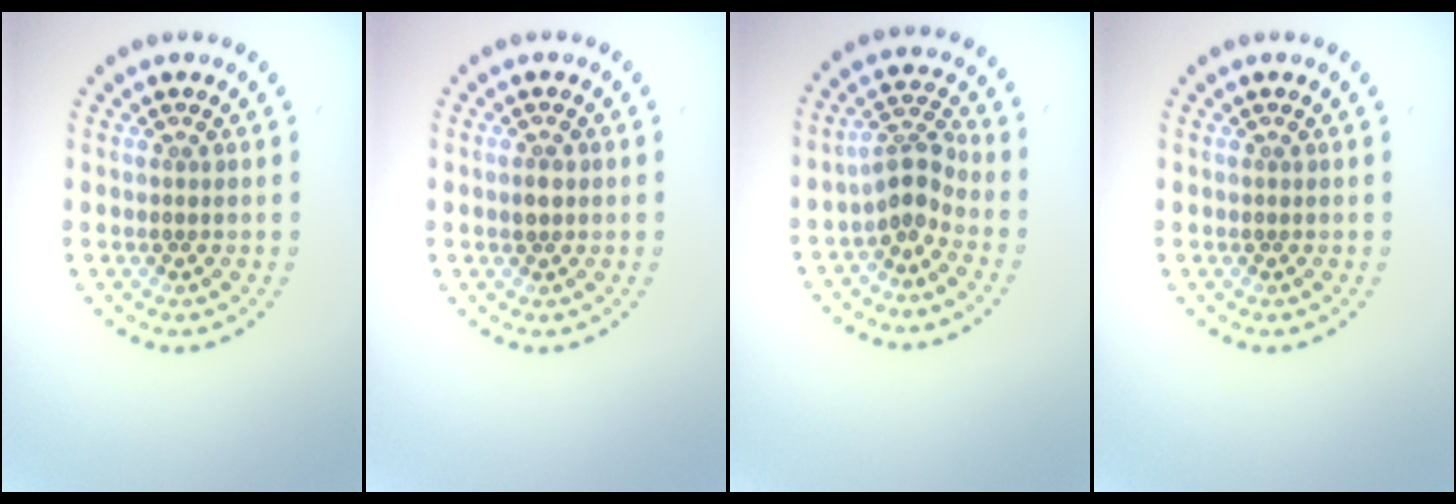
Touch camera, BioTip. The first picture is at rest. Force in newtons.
{"total": 1.1, "press": 1.1, "slide": 0.1}
{"total": 2.6, "press": 1.9, "slide": 1.8}
{"total": 0.0}